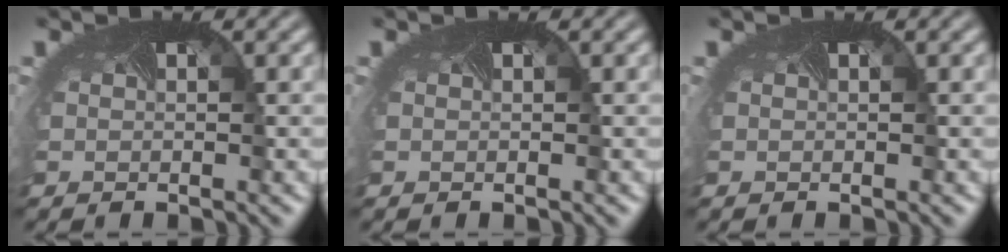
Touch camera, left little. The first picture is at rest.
{"total": 0.0}
{"total": 0.0}